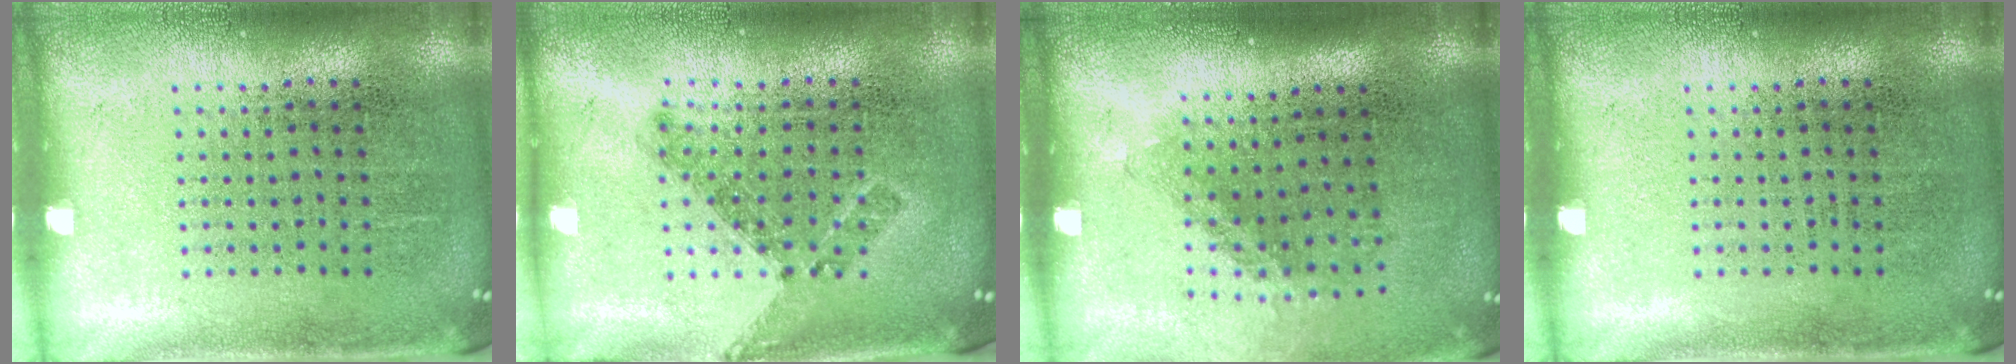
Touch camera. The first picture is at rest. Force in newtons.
{"total": 0.7, "press": 0.6, "slide": 0.3}
{"total": 1.4, "press": 1.0, "slide": 1.0}
{"total": 0.0}